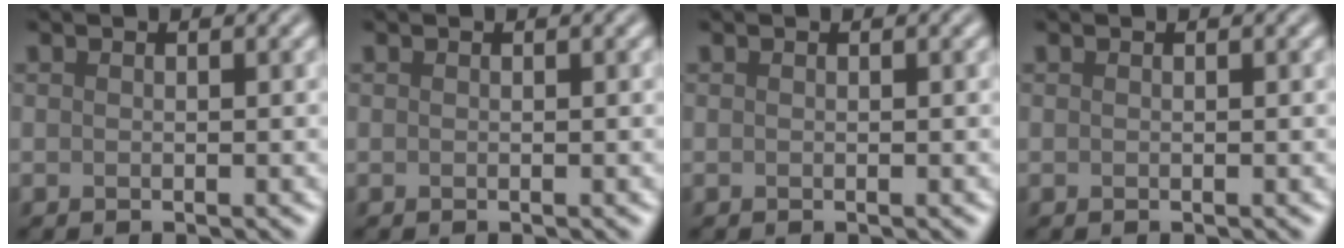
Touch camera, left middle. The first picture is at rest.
{"total": 0.0}
{"total": 0.0}
{"total": 0.0}